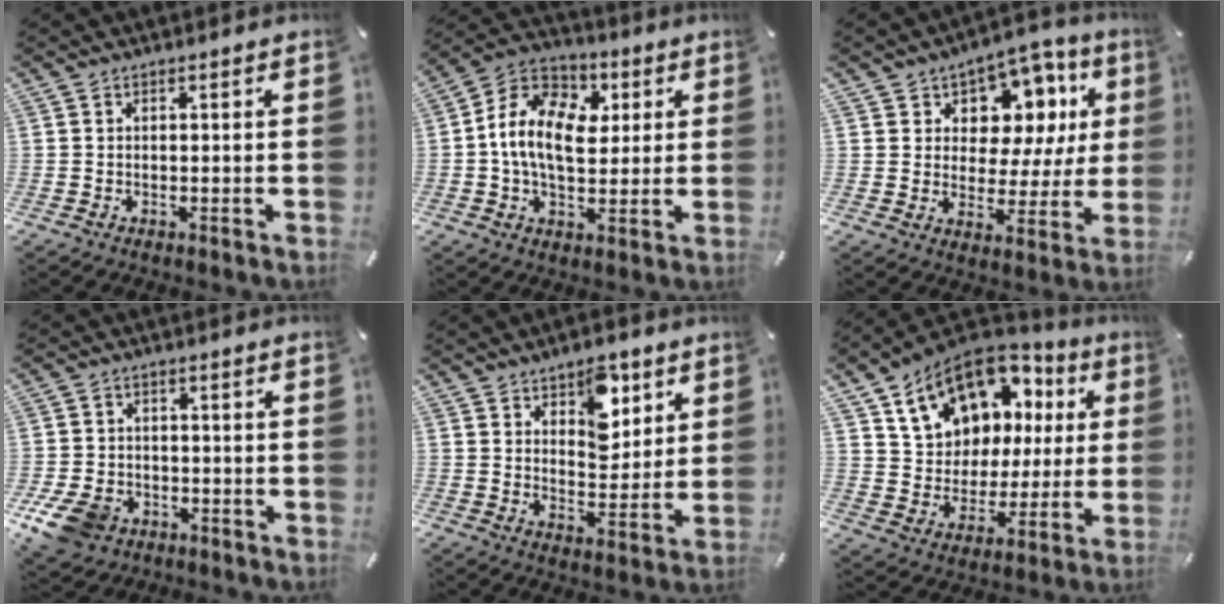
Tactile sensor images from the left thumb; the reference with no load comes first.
{"total": 14.2, "force": [1.1, 10.2, 9.9], "torque": [-0.221, 0.000, 0.017]}
{"total": 10.3, "force": [5.3, 7.8, 4.2], "torque": [-0.054, -0.049, 0.093]}
{"total": 8.9, "force": [-4.4, 6.5, 4.2], "torque": [-0.095, 0.026, -0.078]}
{"total": 9.6, "force": [5.3, 6.3, 5.0], "torque": [-0.054, -0.021, 0.089]}
{"total": 15.1, "force": [8.9, 10.6, 6.0], "torque": [-0.117, -0.055, 0.166]}